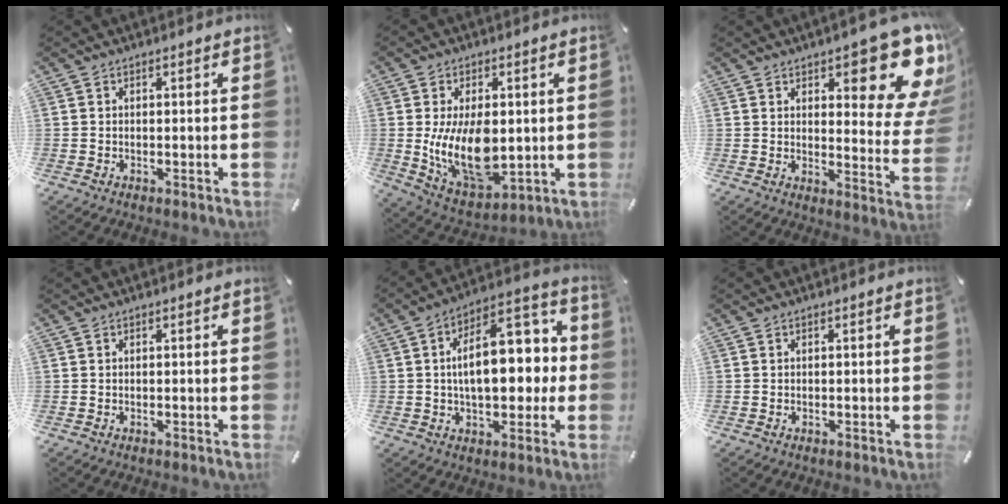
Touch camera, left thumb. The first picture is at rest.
{"total": 15.6, "force": [0.3, 9.2, 12.5], "torque": [-0.225, -0.023, 0.008]}
{"total": 17.6, "force": [10.2, 6.7, 12.6], "torque": [-0.144, -0.088, 0.166]}
{"total": 0.0}
{"total": 17.0, "force": [1.3, 10.0, 13.7], "torque": [-0.190, -0.004, 0.022]}
{"total": 0.0}